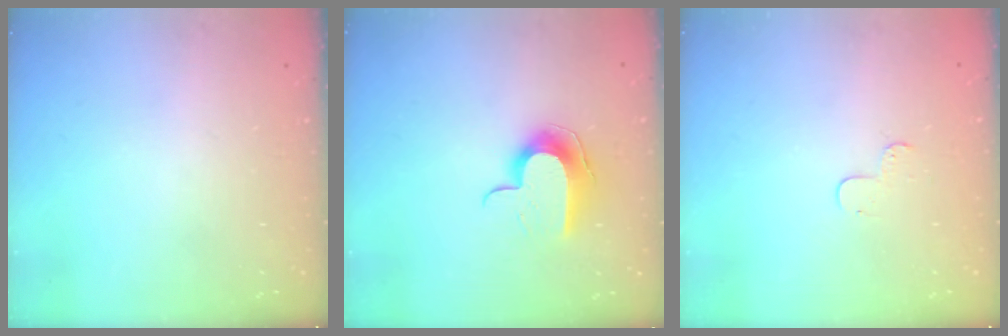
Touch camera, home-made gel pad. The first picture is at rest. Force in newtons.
{"total": 10.5, "press": 10.5, "slide": 1.1}
{"total": 3.8, "press": 3.8, "slide": 0.5}